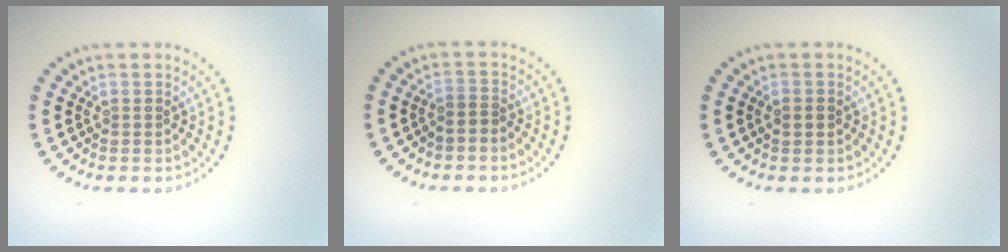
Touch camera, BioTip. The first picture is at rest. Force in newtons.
{"total": 0.9, "press": 0.6, "slide": 0.7}
{"total": 1.4, "press": 1.4, "slide": 0.1}